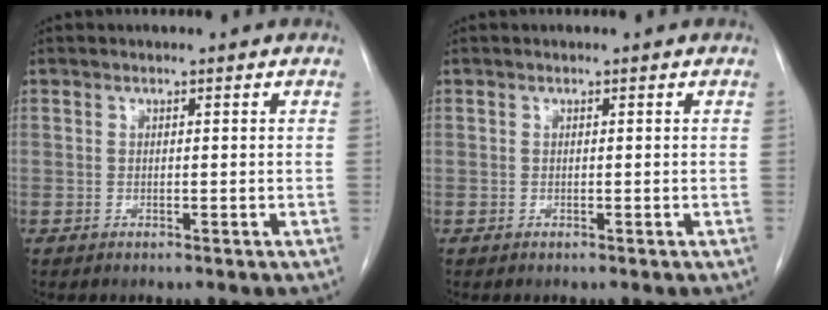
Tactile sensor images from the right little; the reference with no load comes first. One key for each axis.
{"total": 0.0}